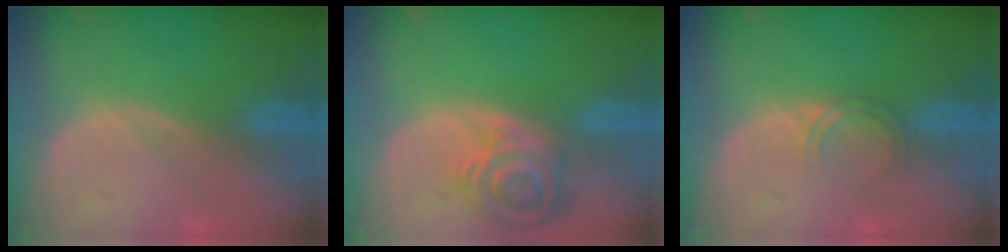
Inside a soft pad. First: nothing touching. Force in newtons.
{"total": 7.8, "press": 7.0, "slide": 3.6}
{"total": 2.0, "press": 2.0, "slide": 0.2}